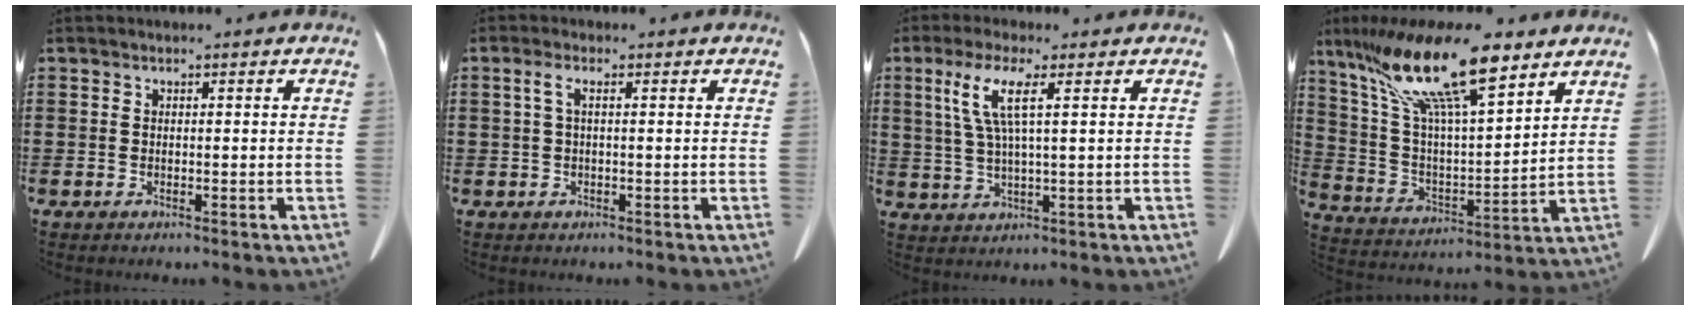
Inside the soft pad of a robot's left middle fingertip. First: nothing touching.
{"total": 2.0, "force": [0.2, 0.3, 2.0], "torque": [-0.038, 0.002, 0.003]}
{"total": 6.6, "force": [2.5, 0.7, 6.1], "torque": [-0.134, -0.001, 0.038]}
{"total": 18.0, "force": [12.2, 4.9, 12.3], "torque": [-0.261, -0.058, 0.204]}